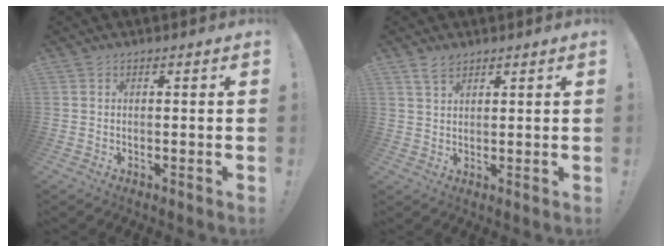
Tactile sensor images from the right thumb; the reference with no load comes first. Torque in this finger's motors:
{"motor_torque": [0.62, 0.54, 0.50, -0.04, 0.04]}